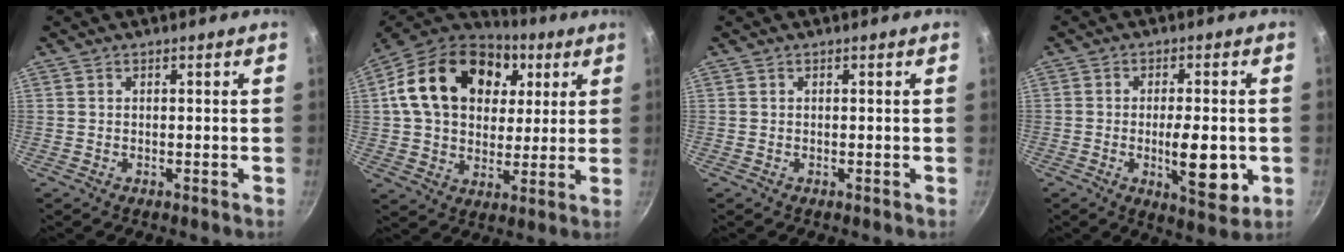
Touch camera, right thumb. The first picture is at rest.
{"total": 23.3, "force": [6.8, 16.8, 14.7], "torque": [-0.236, 0.009, 0.106]}
{"total": 0.0}
{"total": 10.0, "force": [-2.0, 3.8, 9.1], "torque": [-0.122, -0.006, -0.023]}